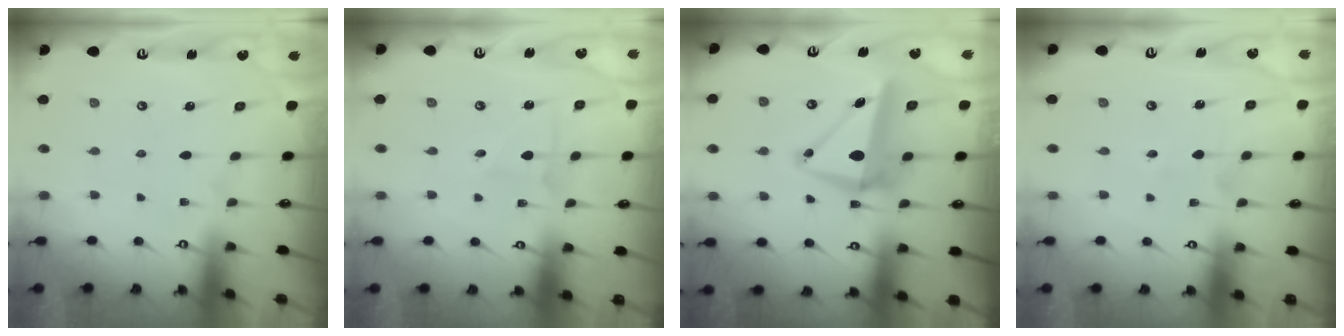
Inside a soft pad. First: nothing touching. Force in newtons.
{"total": 1.0, "press": 1.0, "slide": 0.1}
{"total": 9.4, "press": 9.2, "slide": 2.0}
{"total": 2.2, "press": 2.0, "slide": 0.8}